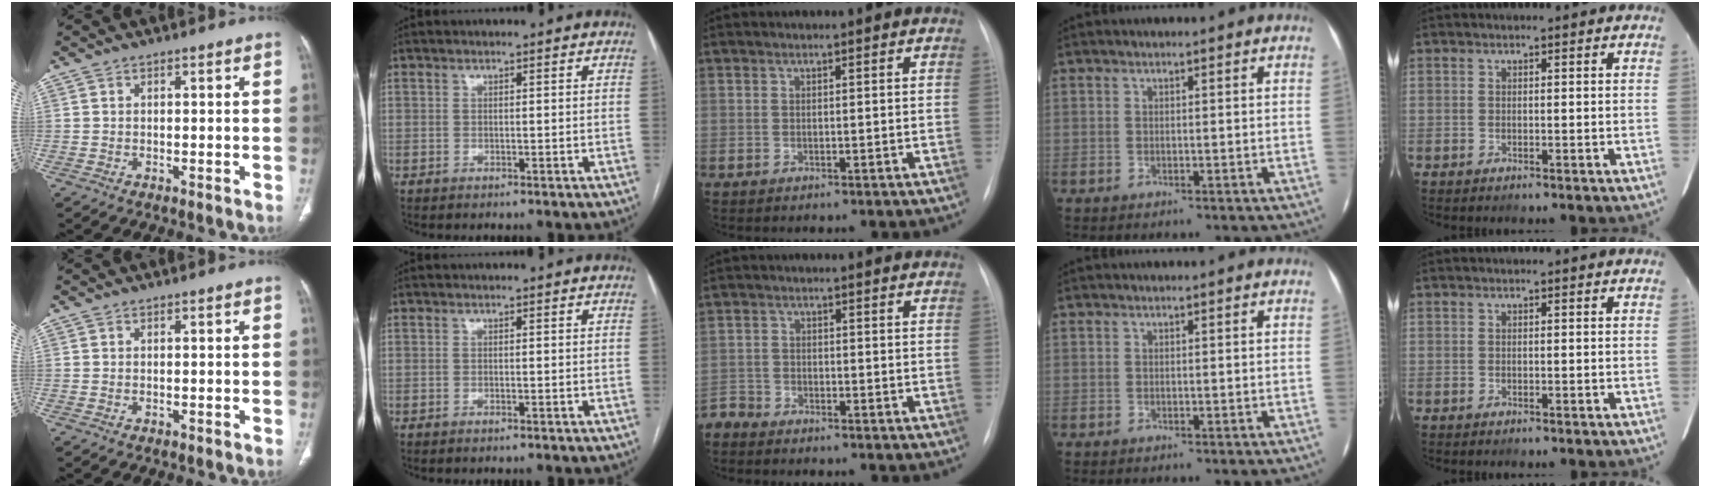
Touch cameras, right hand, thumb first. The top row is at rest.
{"middle": {"total": 3.1, "force": [-3.0, 0.5, -0.5], "torque": [0.015, -0.009, -0.061]}}